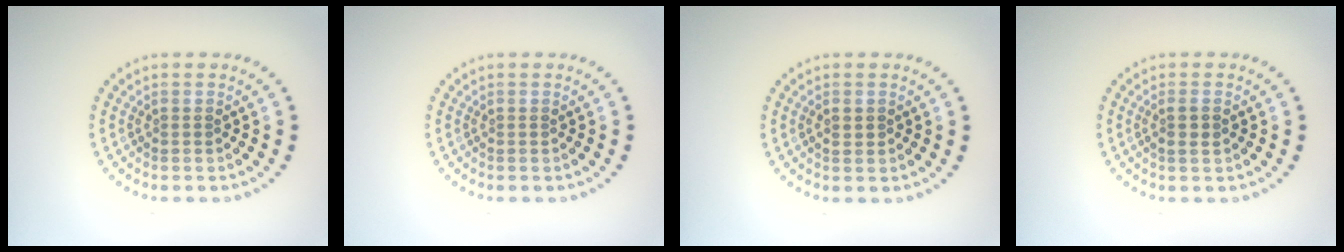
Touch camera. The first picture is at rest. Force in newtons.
{"total": 0.0}
{"total": 0.7, "press": 0.6, "slide": 0.2}
{"total": 1.4, "press": 1.3, "slide": 0.4}